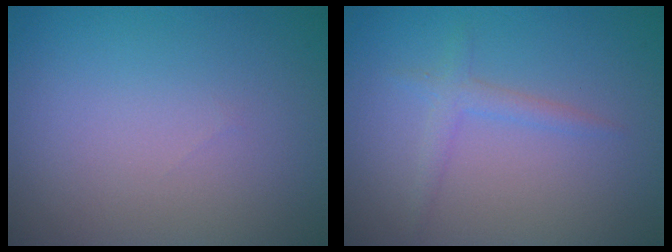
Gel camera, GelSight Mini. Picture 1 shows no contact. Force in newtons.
{"total": 1.5, "press": 1.5, "slide": 0.1}